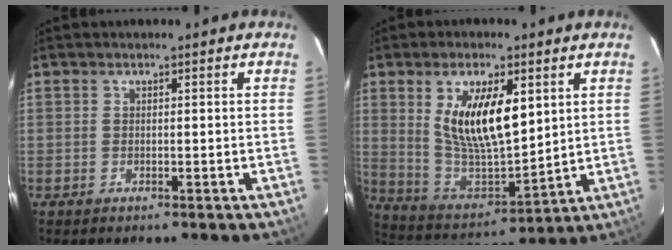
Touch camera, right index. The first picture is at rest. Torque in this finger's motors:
{"motor_torque": [0.97, 0.57, 0.83, 0.21]}